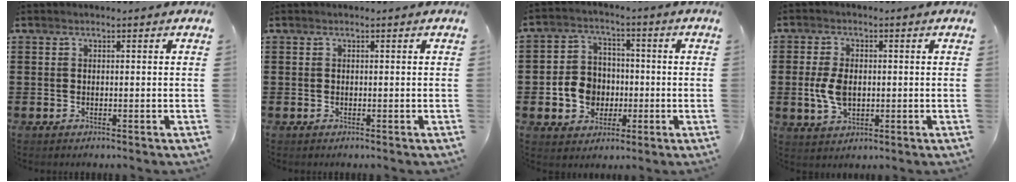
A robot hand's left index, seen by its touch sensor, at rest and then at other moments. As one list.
[{"total": 0.0}, {"total": 7.3, "force": [-1.2, 6.5, 3.1], "torque": [-0.086, 0.018, -0.022]}, {"total": 5.7, "force": [-0.1, 3.4, 4.5], "torque": [-0.116, -0.001, -0.009]}]